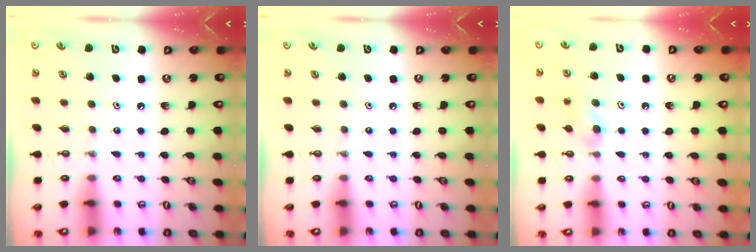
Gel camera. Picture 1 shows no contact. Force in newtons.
{"total": 0.0}
{"total": 4.7, "press": 4.6, "slide": 1.0}